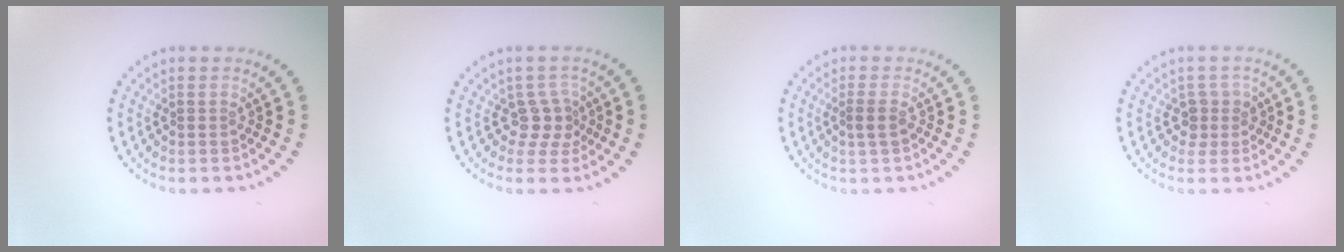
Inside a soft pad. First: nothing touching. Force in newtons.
{"total": 2.2, "press": 1.5, "slide": 1.7}
{"total": 1.0, "press": 0.8, "slide": 0.7}
{"total": 2.0, "press": 1.6, "slide": 1.1}